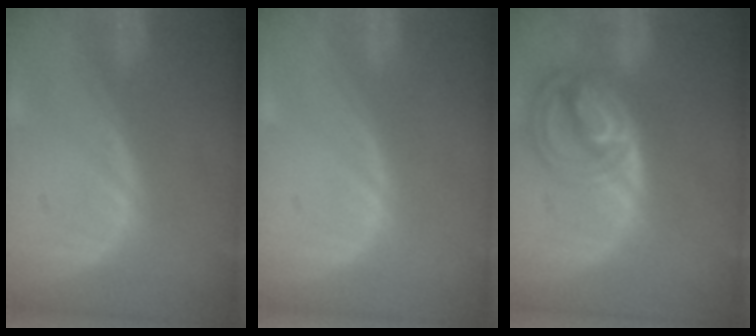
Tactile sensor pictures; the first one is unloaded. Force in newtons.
{"total": 0.0}
{"total": 8.6, "press": 7.4, "slide": 4.4}